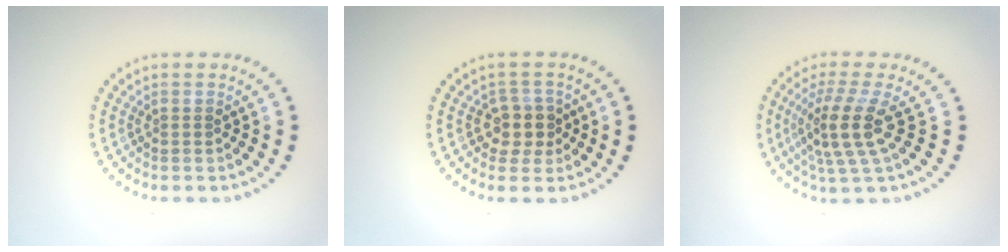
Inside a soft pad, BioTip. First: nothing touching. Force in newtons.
{"total": 2.7, "press": 2.3, "slide": 1.4}
{"total": 4.1, "press": 3.1, "slide": 2.7}